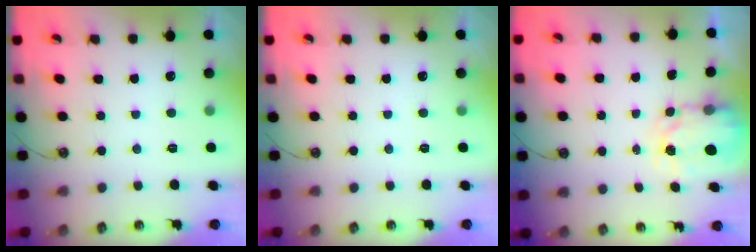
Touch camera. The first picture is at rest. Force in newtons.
{"total": 0.0}
{"total": 3.9, "press": 3.9, "slide": 0.3}